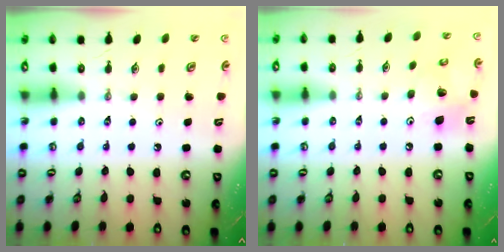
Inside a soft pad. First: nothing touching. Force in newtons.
{"total": 12.2, "press": 12.1, "slide": 2.0}